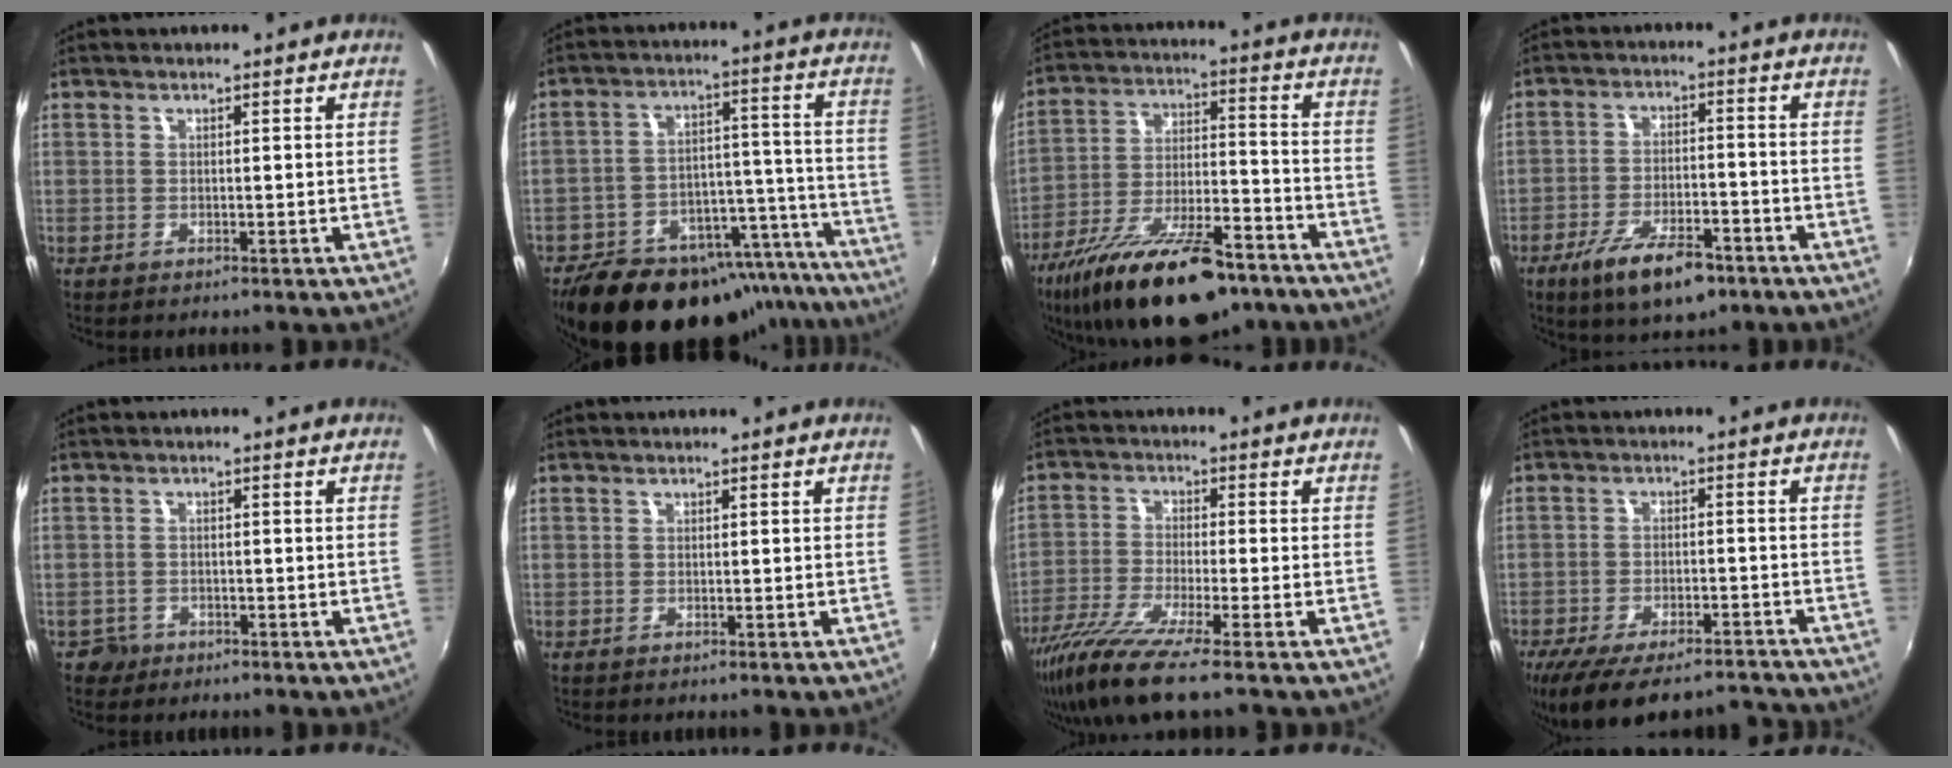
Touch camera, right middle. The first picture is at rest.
{"total": 28.7, "force": [-23.8, 11.6, 11.0], "torque": [-0.195, 0.040, -0.306]}
{"total": 23.1, "force": [-16.2, 8.1, 14.4], "torque": [-0.262, -0.032, -0.253]}
{"total": 8.8, "force": [-5.7, 3.1, 6.0], "torque": [-0.131, -0.018, -0.096]}
{"total": 2.4, "force": [-1.6, 1.8, 0.1], "torque": [-0.007, 0.001, -0.027]}
{"total": 0.0}
{"total": 11.0, "force": [-8.1, 0.3, 7.5], "torque": [-0.165, -0.038, -0.152]}
{"total": 16.1, "force": [-13.4, 5.0, 7.4], "torque": [-0.160, -0.024, -0.201]}